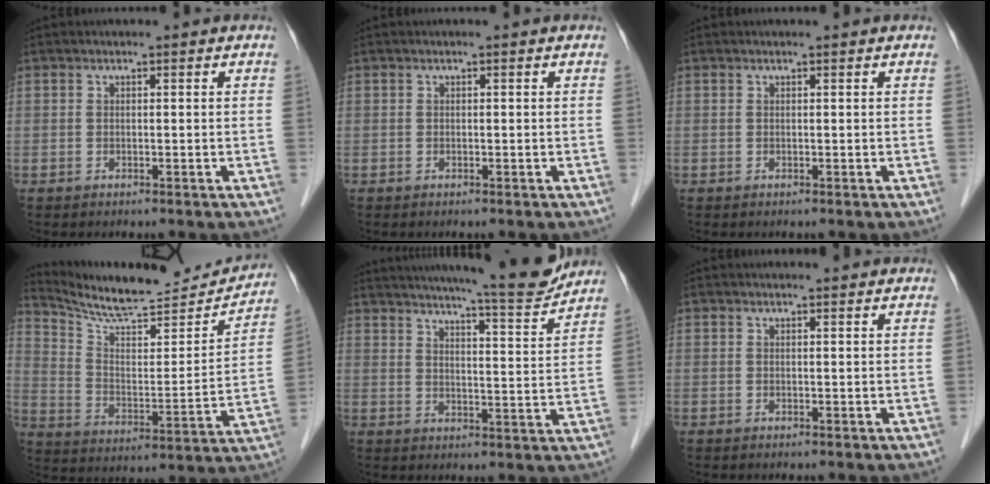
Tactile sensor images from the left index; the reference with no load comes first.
{"total": 0.0}
{"total": 0.0}
{"total": 18.7, "force": [17.9, 1.9, 5.1], "torque": [-0.089, -0.052, 0.266]}
{"total": 15.2, "force": [13.9, -0.1, 6.2], "torque": [-0.095, -0.033, 0.182]}
{"total": 2.3, "force": [2.2, 0.2, 0.4], "torque": [-0.010, 0.005, 0.022]}